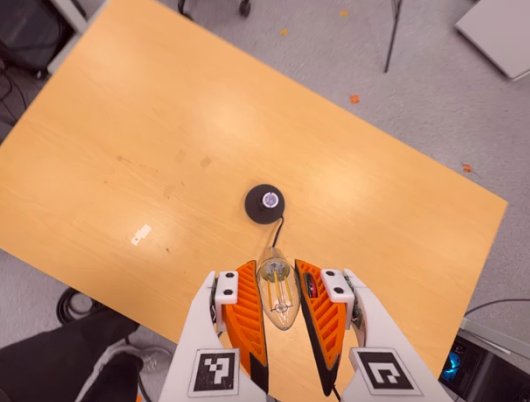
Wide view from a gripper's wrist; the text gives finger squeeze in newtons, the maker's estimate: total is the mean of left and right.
{"total": 10.4, "left": 9.9, "right": 10.9}